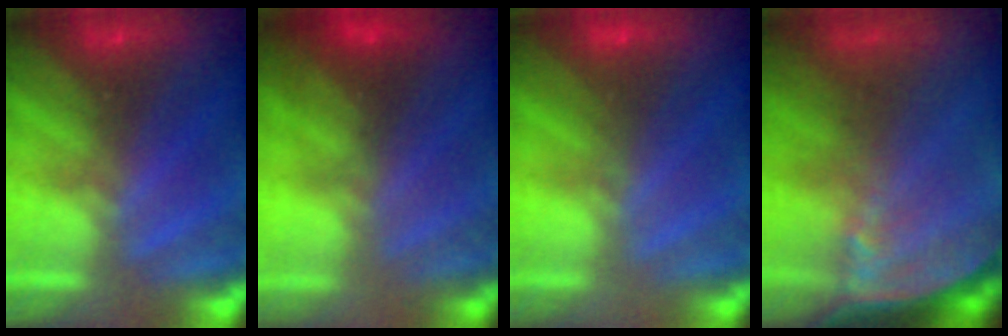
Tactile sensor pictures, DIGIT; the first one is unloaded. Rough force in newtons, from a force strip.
{"total": 2.9}
{"total": 2.8}
{"total": 7.6}